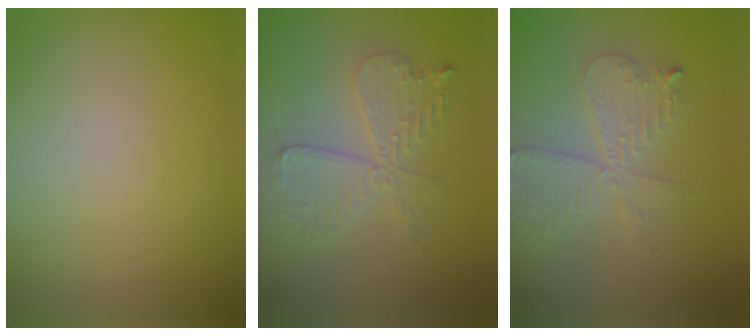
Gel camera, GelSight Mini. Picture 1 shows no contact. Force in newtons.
{"total": 4.2, "press": 3.6, "slide": 2.2}
{"total": 4.2, "press": 3.6, "slide": 2.2}